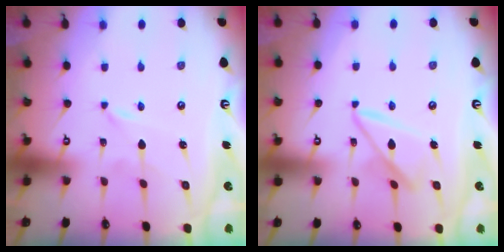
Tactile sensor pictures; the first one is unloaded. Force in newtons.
{"total": 11.4, "press": 11.3, "slide": 1.0}